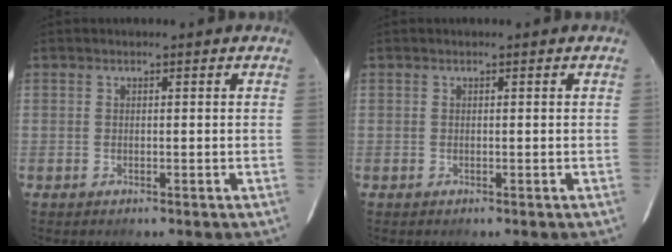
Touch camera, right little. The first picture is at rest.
{"total": 0.0}